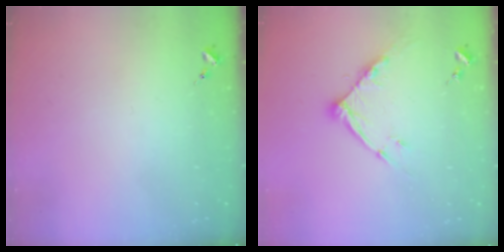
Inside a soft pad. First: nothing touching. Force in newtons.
{"total": 10.3, "press": 10.2, "slide": 0.9}